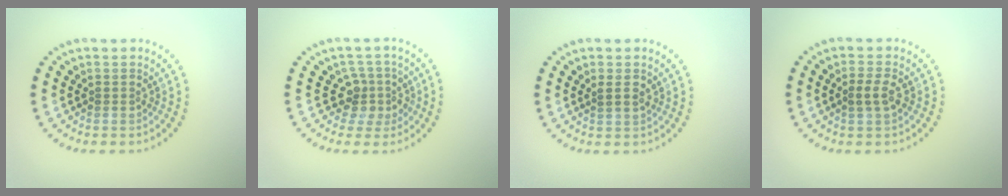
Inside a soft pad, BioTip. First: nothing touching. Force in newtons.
{"total": 2.7, "press": 2.0, "slide": 1.9}
{"total": 0.9, "press": 0.8, "slide": 0.5}
{"total": 1.9, "press": 1.8, "slide": 0.6}